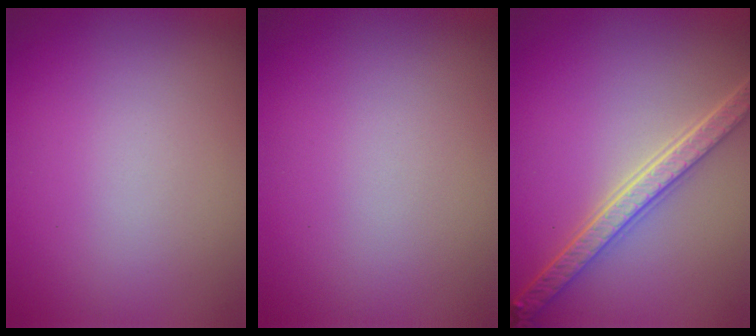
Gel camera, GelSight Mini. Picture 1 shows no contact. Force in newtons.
{"total": 0.0}
{"total": 4.9, "press": 3.9, "slide": 3.0}